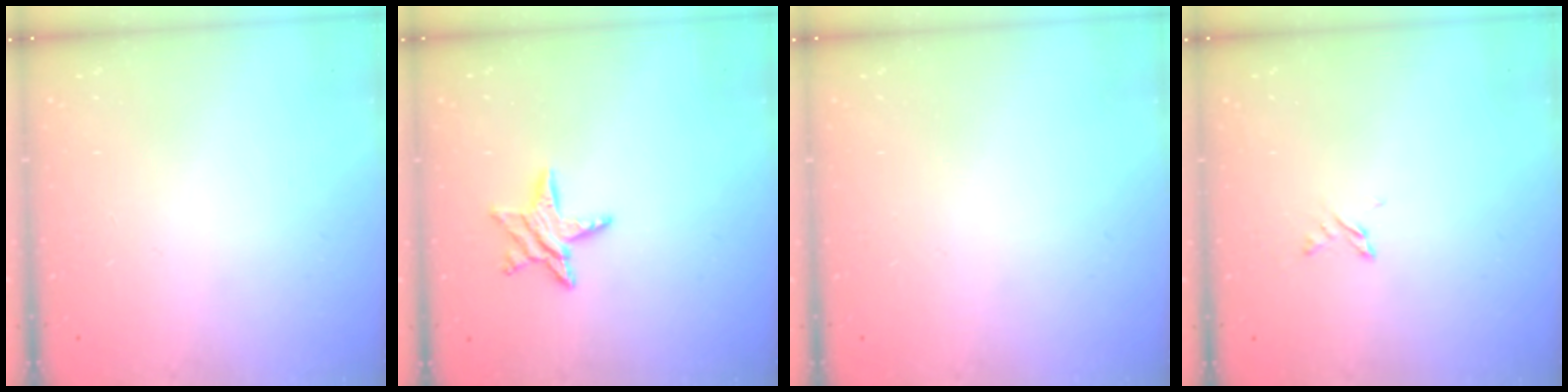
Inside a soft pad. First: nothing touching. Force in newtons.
{"total": 7.1, "press": 7.1, "slide": 0.1}
{"total": 0.0}
{"total": 1.7, "press": 1.7, "slide": 0.3}